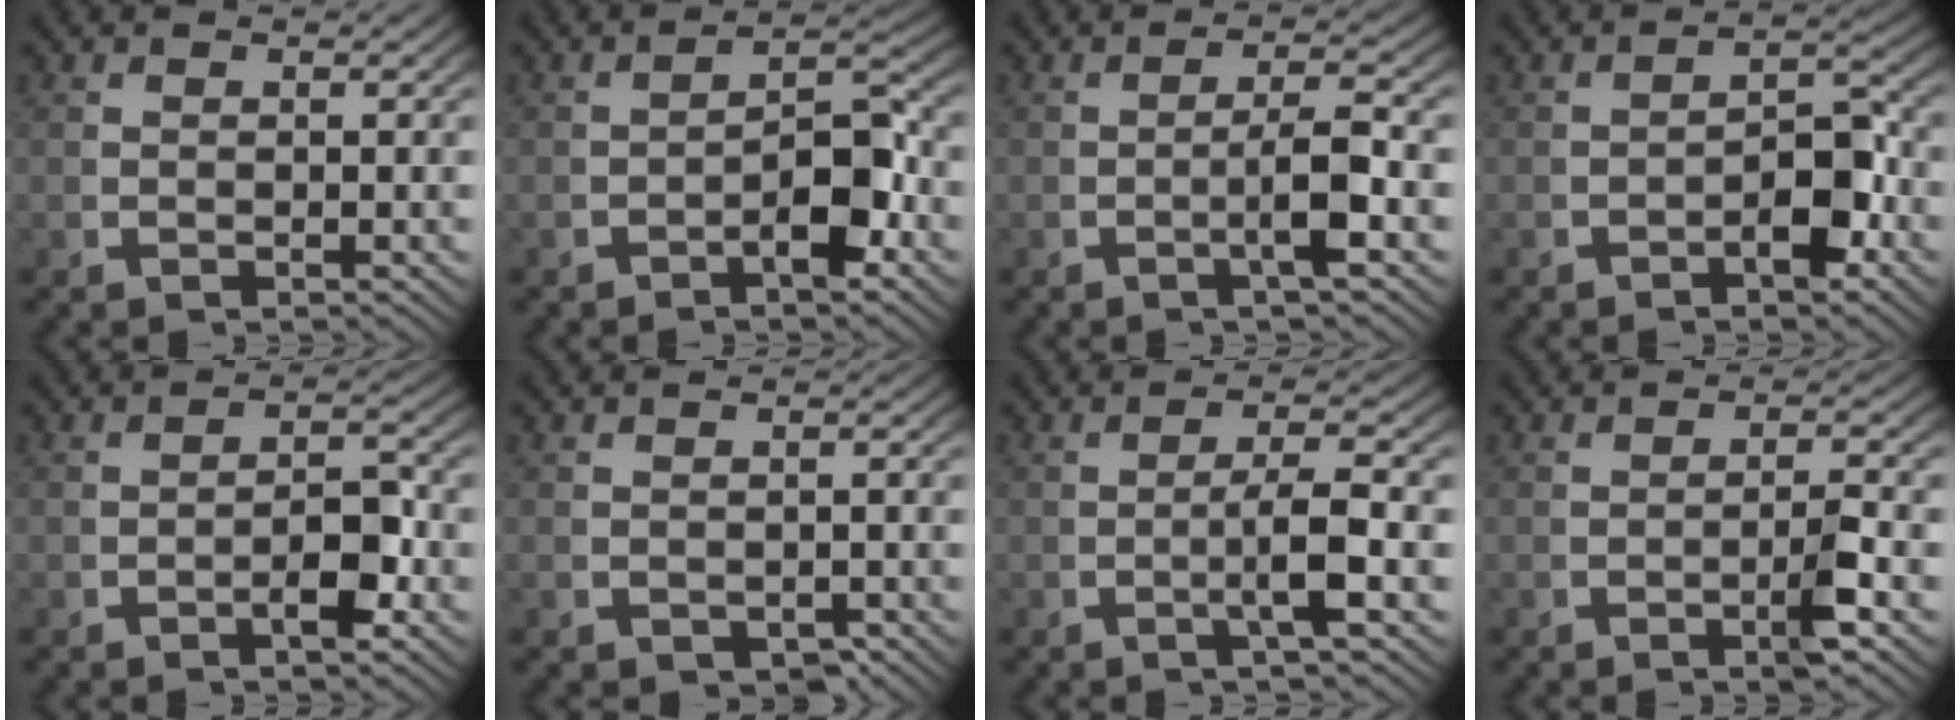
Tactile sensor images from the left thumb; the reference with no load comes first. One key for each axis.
{"total": 4.3, "fx": -1.1, "fy": 1.6, "fz": 3.9, "tx": -0.058, "ty": -0.005, "tz": -0.019}
{"total": 3.6, "fx": -0.6, "fy": 0.6, "fz": 3.5, "tx": -0.067, "ty": 0.001, "tz": -0.013}
{"total": 3.7, "fx": -1.1, "fy": 1.5, "fz": 3.1, "tx": -0.046, "ty": -0.007, "tz": -0.017}
{"total": 3.1, "fx": -0.9, "fy": 1.0, "fz": 2.8, "tx": -0.043, "ty": -0.006, "tz": -0.014}
{"total": 1.6, "fx": -0.9, "fy": 1.1, "fz": 0.8, "tx": -0.011, "ty": -0.012, "tz": -0.009}
{"total": 3.7, "fx": -0.5, "fy": 0.6, "fz": 3.6, "tx": -0.074, "ty": 0.000, "tz": -0.012}
{"total": 2.5, "fx": -0.8, "fy": 0.3, "fz": 2.3, "tx": -0.038, "ty": 0.002, "tz": -0.016}